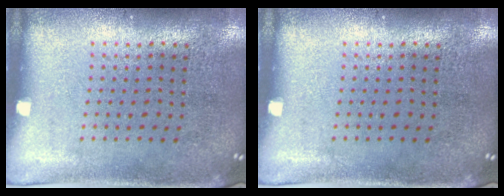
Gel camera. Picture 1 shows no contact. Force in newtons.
{"total": 0.0}